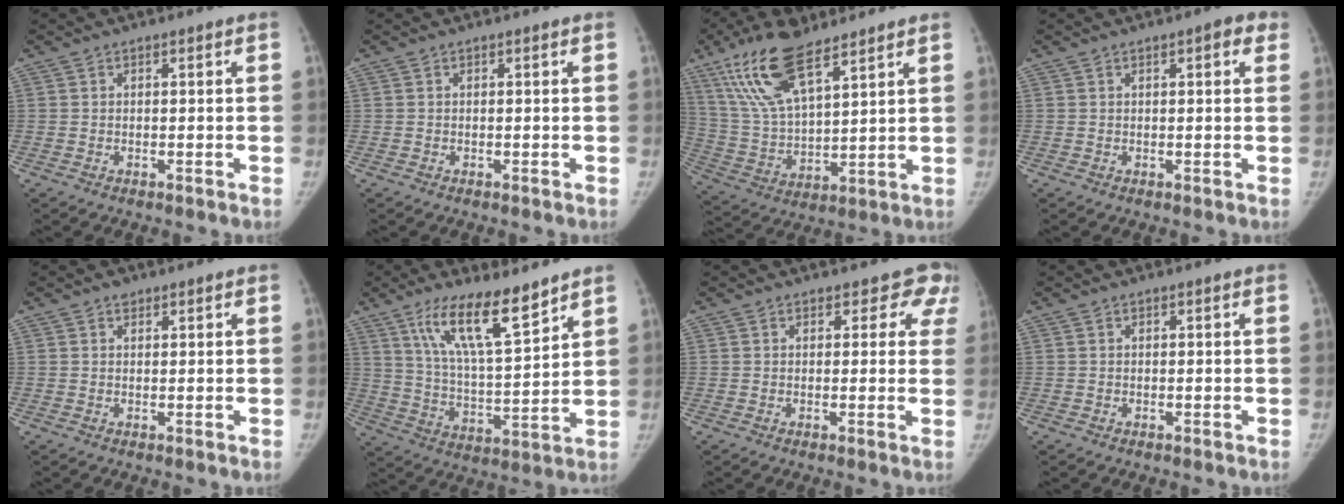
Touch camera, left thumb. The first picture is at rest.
{"total": 0.0}
{"total": 16.3, "force": [10.3, 5.9, 11.2], "torque": [-0.210, -0.035, 0.206]}
{"total": 2.9, "force": [1.3, 1.0, 2.5], "torque": [-0.022, 0.001, 0.011]}
{"total": 1.2, "force": [0.8, 0.7, 0.4], "torque": [0.001, -0.004, 0.011]}
{"total": 14.4, "force": [9.7, 3.5, 10.0], "torque": [-0.162, -0.058, 0.184]}
{"total": 5.4, "force": [4.4, 3.2, 0.4], "torque": [0.048, -0.015, 0.022]}
{"total": 0.0}